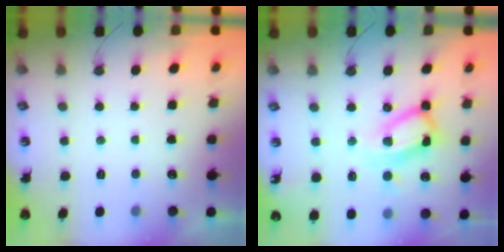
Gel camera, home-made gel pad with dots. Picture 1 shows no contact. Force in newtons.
{"total": 12.8, "press": 12.8, "slide": 1.5}